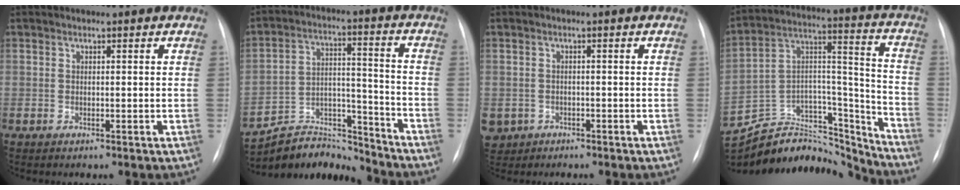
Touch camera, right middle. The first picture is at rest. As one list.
[{"total": 11.6, "force": [-11.4, 2.2, -0.5], "torque": [0.019, 0.050, -0.197]}, {"total": 5.4, "force": [-2.9, 4.4, 1.0], "torque": [-0.027, 0.003, -0.043]}, {"total": 23.7, "force": [-22.2, 6.6, 5.2], "torque": [-0.131, 0.041, -0.355]}]